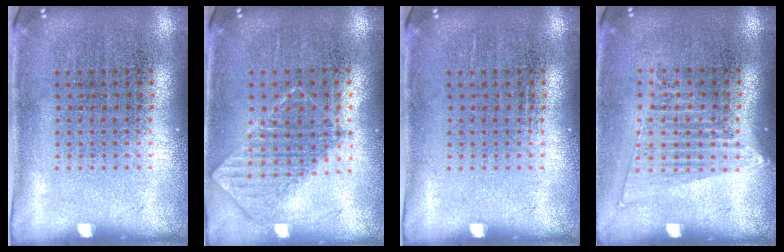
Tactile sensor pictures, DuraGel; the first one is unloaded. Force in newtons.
{"total": 0.8, "press": 0.8, "slide": 0.1}
{"total": 0.0}
{"total": 1.4, "press": 1.2, "slide": 0.7}